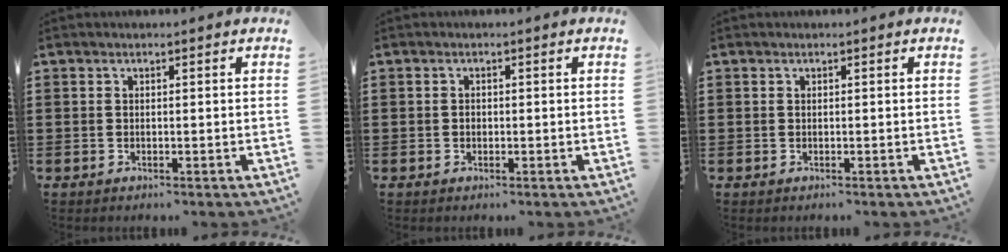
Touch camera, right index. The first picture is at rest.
{"total": 0.6, "force": [-0.2, 0.4, 0.4], "torque": [-0.010, 0.000, -0.003]}
{"total": 0.0}